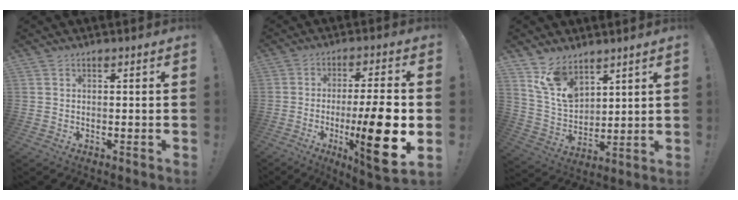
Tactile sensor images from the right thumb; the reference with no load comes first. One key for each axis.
{"total": 17.8, "fx": -4.4, "fy": 3.3, "fz": 17.0, "tx": -0.265, "ty": 0.005, "tz": -0.061}
{"total": 12.1, "fx": 8.7, "fy": 6.7, "fz": 5.1, "tx": -0.114, "ty": -0.044, "tz": 0.175}